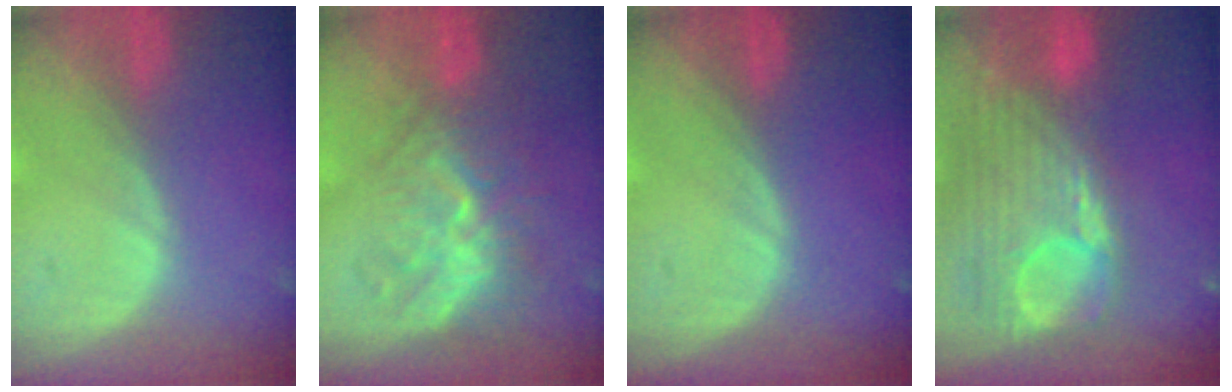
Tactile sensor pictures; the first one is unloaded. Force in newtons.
{"total": 9.6, "press": 8.5, "slide": 4.5}
{"total": 0.0}
{"total": 12.7, "press": 10.7, "slide": 6.8}